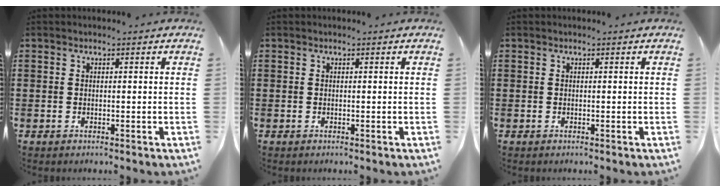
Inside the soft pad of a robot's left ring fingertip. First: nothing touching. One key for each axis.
{"total": 0.0}
{"total": 0.0}